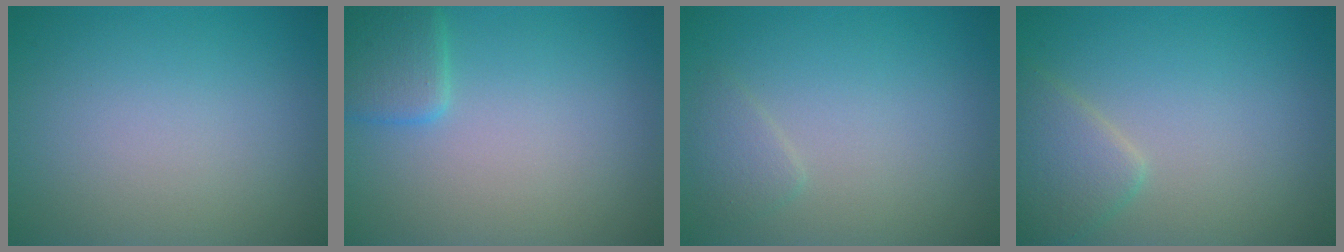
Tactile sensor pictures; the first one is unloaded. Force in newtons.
{"total": 2.5, "press": 2.5, "slide": 0.1}
{"total": 1.3, "press": 1.3, "slide": 0.0}
{"total": 2.7, "press": 2.7, "slide": 0.1}